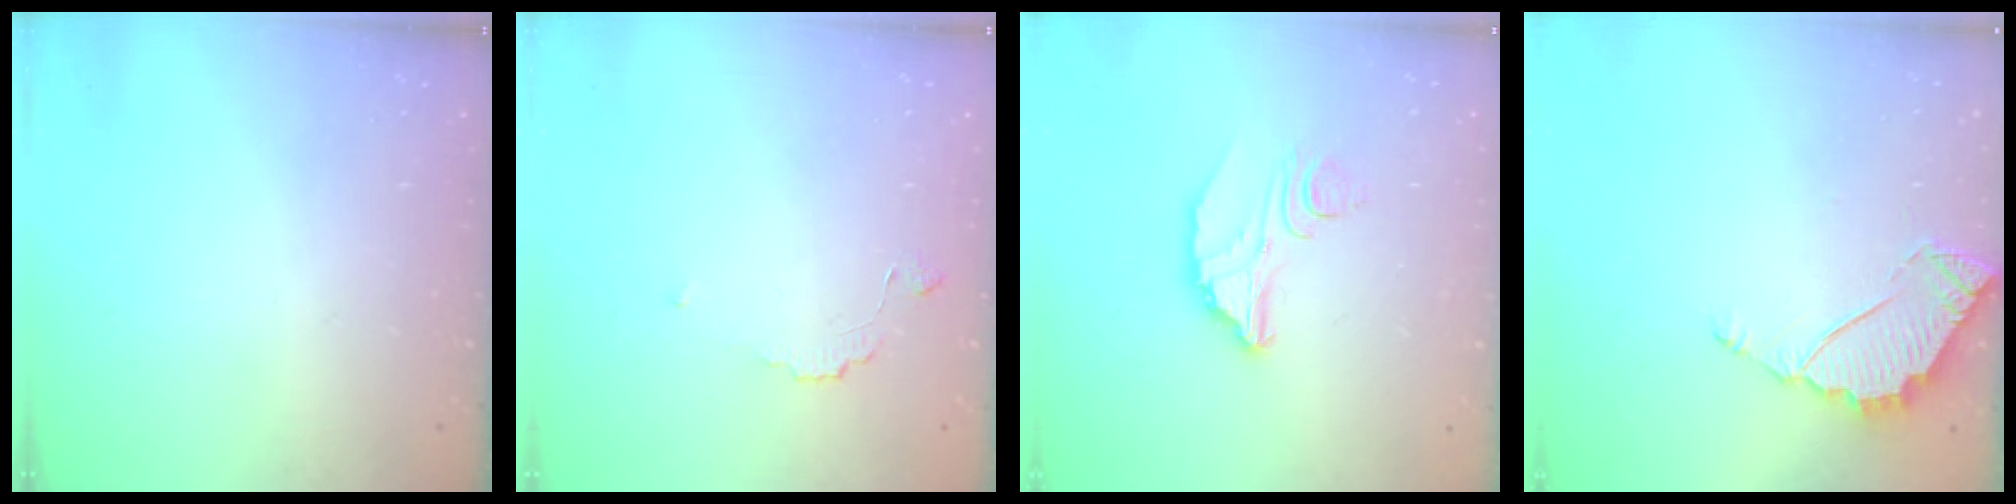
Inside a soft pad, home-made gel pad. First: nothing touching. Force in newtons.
{"total": 4.9, "press": 4.9, "slide": 0.5}
{"total": 6.5, "press": 6.5, "slide": 0.4}
{"total": 4.5, "press": 4.5, "slide": 0.4}